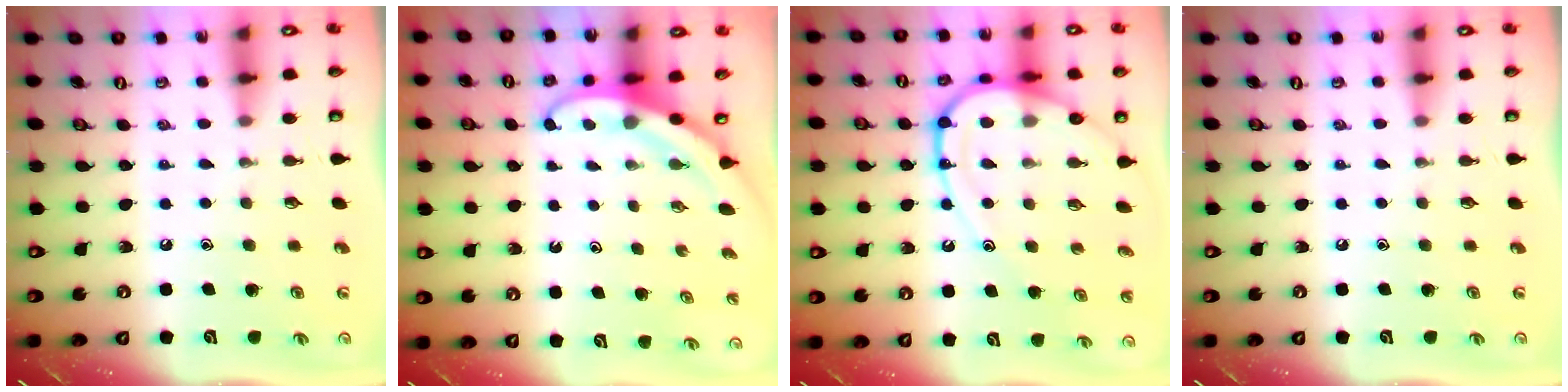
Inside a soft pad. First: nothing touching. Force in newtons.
{"total": 4.0, "press": 4.0, "slide": 0.4}
{"total": 14.6, "press": 14.6, "slide": 1.4}
{"total": 0.0}